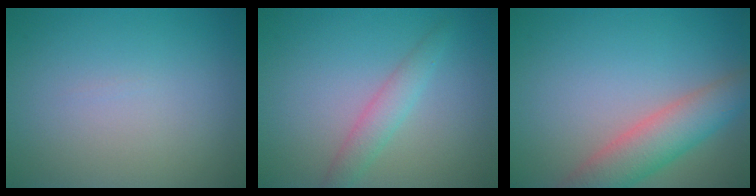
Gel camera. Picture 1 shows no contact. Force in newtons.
{"total": 2.2, "press": 2.2, "slide": 0.0}
{"total": 5.4, "press": 5.3, "slide": 0.6}